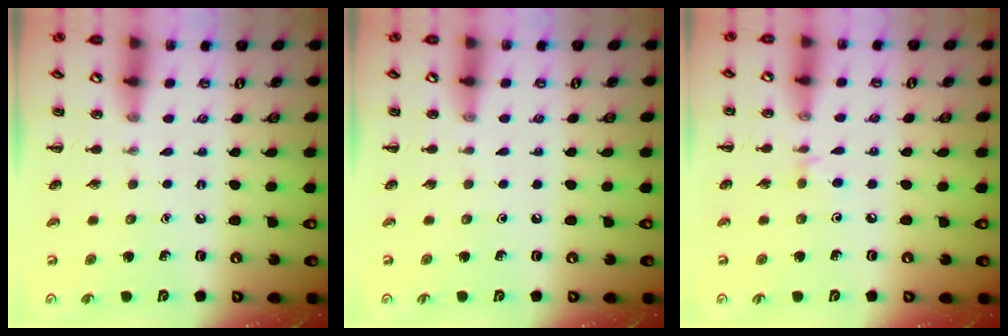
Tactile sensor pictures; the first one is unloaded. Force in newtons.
{"total": 0.0}
{"total": 3.0, "press": 2.7, "slide": 1.2}